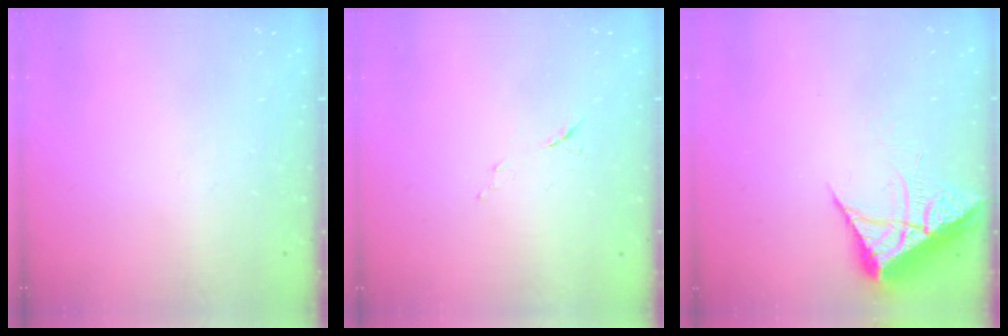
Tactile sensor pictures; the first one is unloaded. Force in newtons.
{"total": 5.5, "press": 5.4, "slide": 1.1}
{"total": 7.5, "press": 7.5, "slide": 0.8}